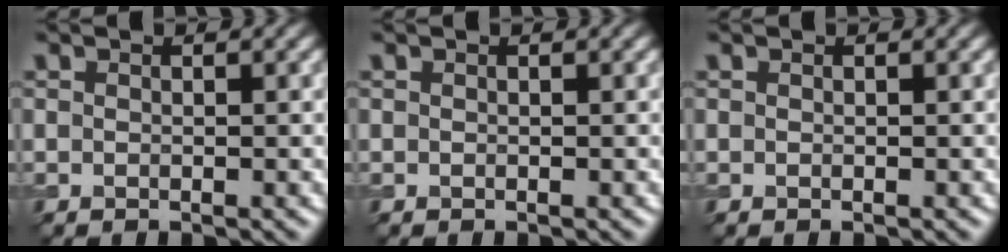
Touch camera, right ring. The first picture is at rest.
{"total": 0.0}
{"total": 0.0}